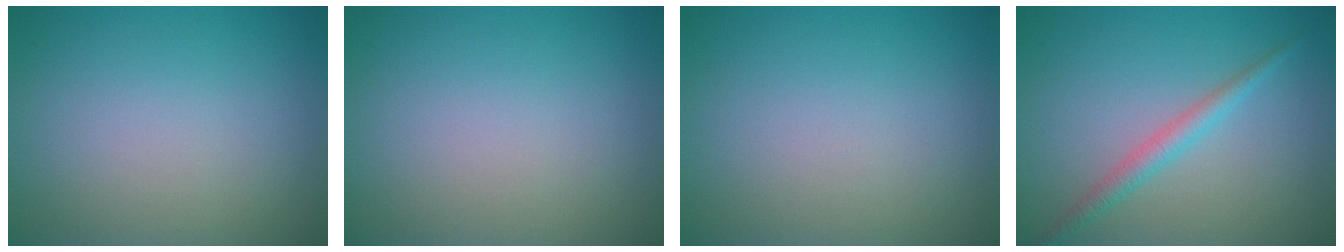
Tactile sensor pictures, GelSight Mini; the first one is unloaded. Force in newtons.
{"total": 0.0}
{"total": 0.0}
{"total": 2.1, "press": 2.1, "slide": 0.1}